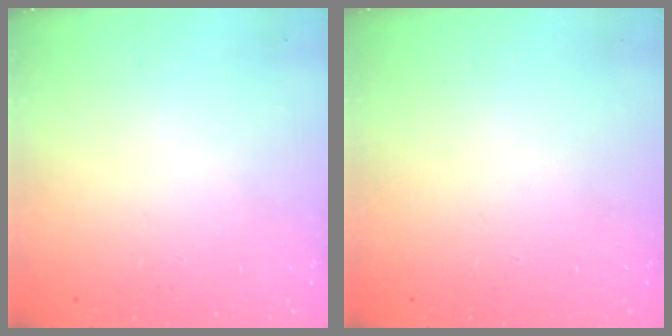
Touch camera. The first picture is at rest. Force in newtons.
{"total": 0.0}